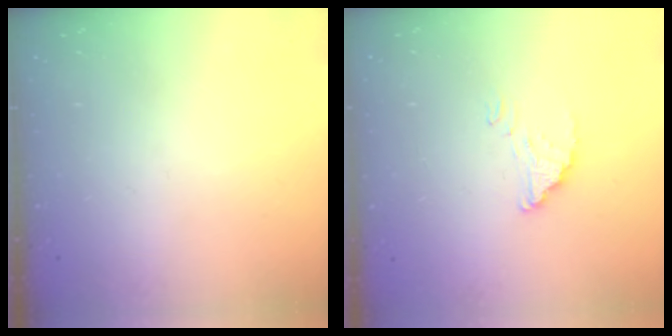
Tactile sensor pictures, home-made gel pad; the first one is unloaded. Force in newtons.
{"total": 1.8, "press": 1.8, "slide": 0.0}